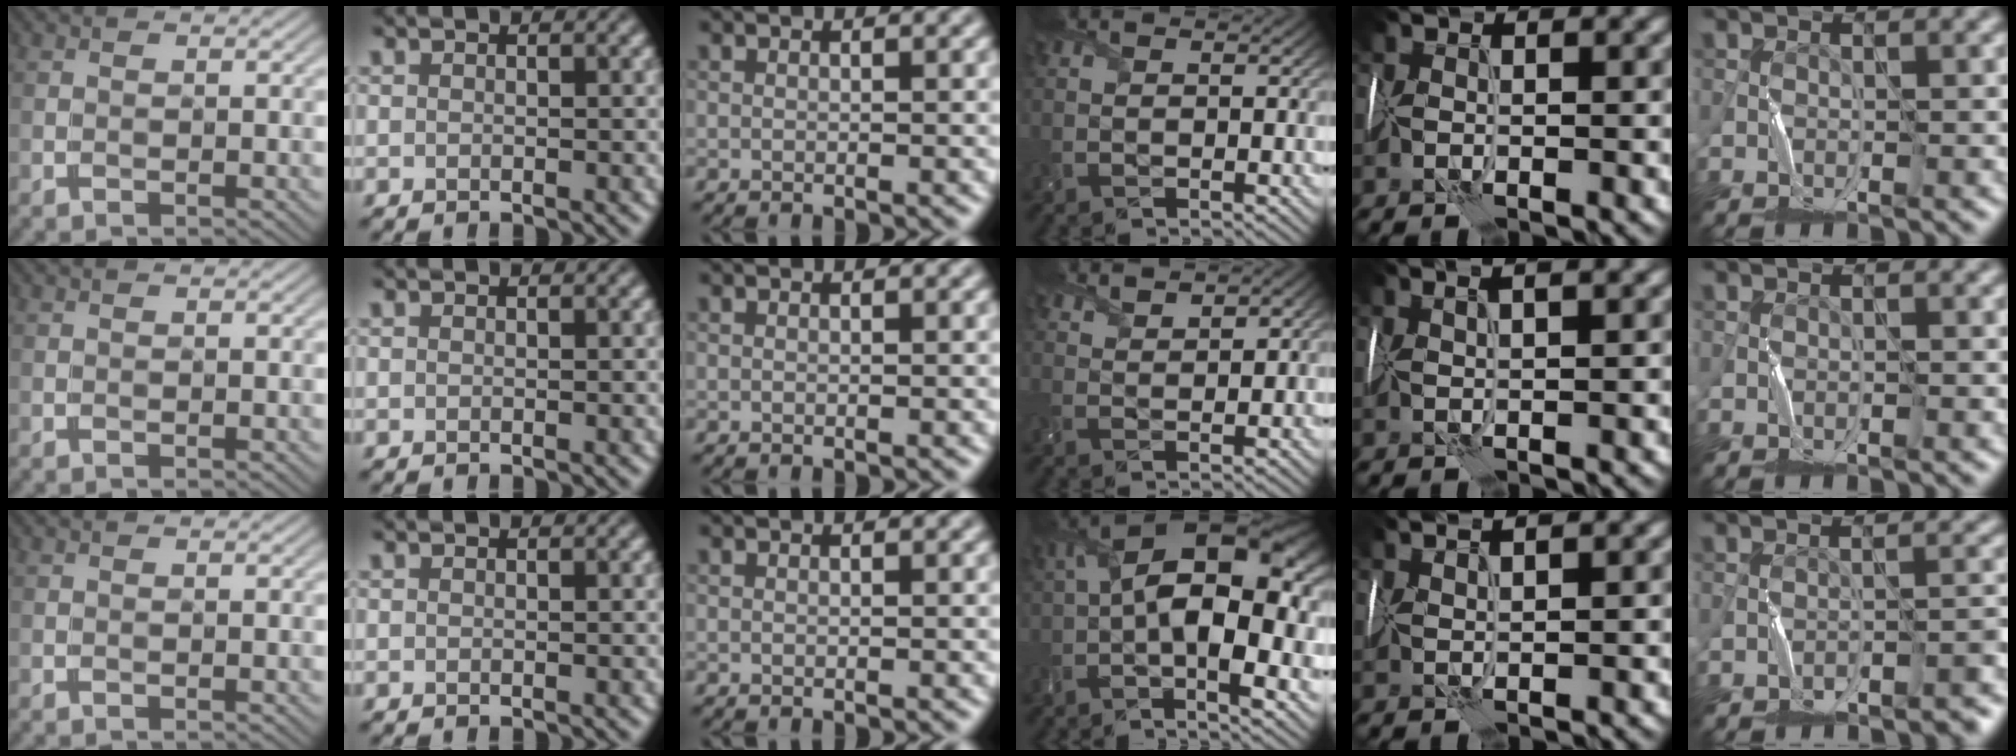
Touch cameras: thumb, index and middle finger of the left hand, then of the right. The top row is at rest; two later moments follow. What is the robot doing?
{"motion": "wrap", "object": "sponge"}